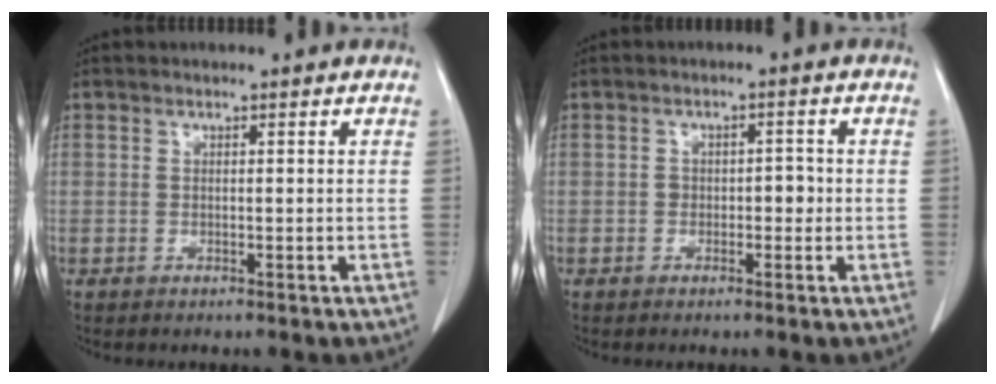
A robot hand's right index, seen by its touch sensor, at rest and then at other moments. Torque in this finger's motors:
{"motor_torque": [0.22, -0.18, 0.04, 0.01]}